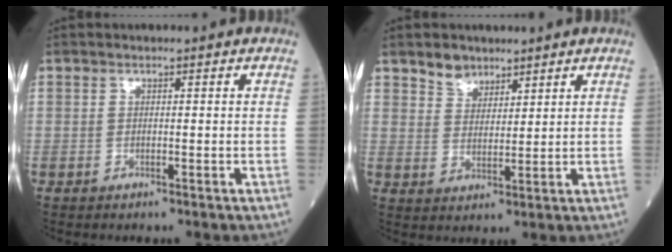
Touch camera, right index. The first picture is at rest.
{"total": 3.8, "force": [3.1, 2.1, 0.8], "torque": [-0.013, 0.001, 0.058]}